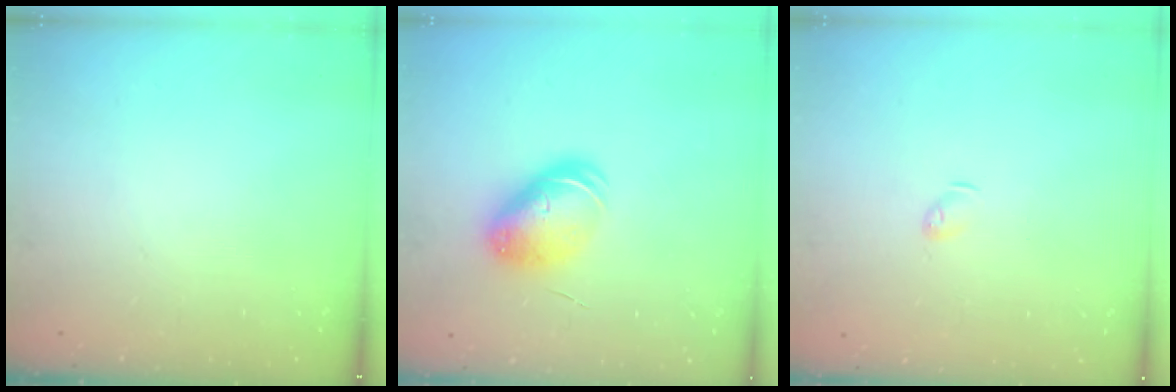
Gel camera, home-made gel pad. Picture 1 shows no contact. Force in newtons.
{"total": 8.9, "press": 8.7, "slide": 1.5}
{"total": 3.3, "press": 3.2, "slide": 0.6}